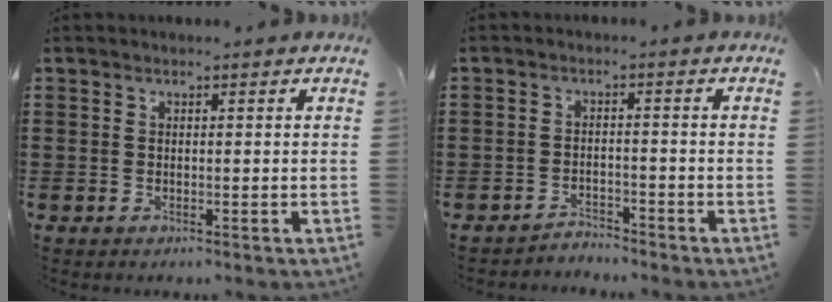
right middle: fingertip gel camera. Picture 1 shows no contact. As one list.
[{"total": 2.5, "force": [-2.5, 0.2, -0.1], "torque": [-0.007, 0.001, -0.055]}]